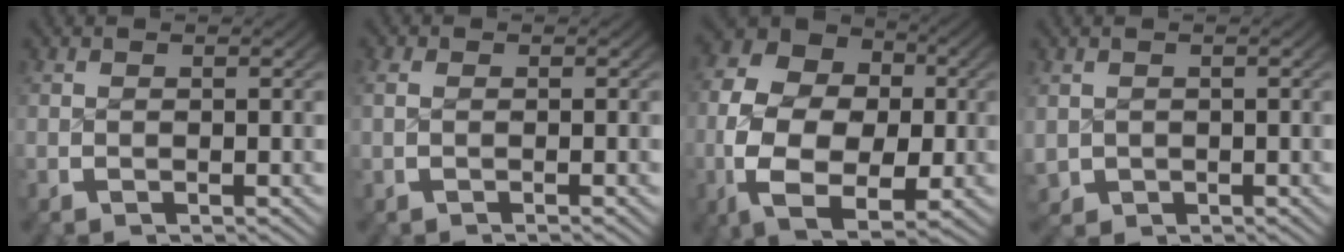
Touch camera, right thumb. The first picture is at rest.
{"total": 1.1, "force": [-0.3, 0.4, 1.0], "torque": [-0.015, 0.005, -0.005]}
{"total": 15.7, "force": [-1.0, 11.5, 10.6], "torque": [-0.218, -0.035, -0.010]}
{"total": 2.1, "force": [-0.2, 2.0, 0.5], "torque": [-0.018, -0.017, 0.008]}